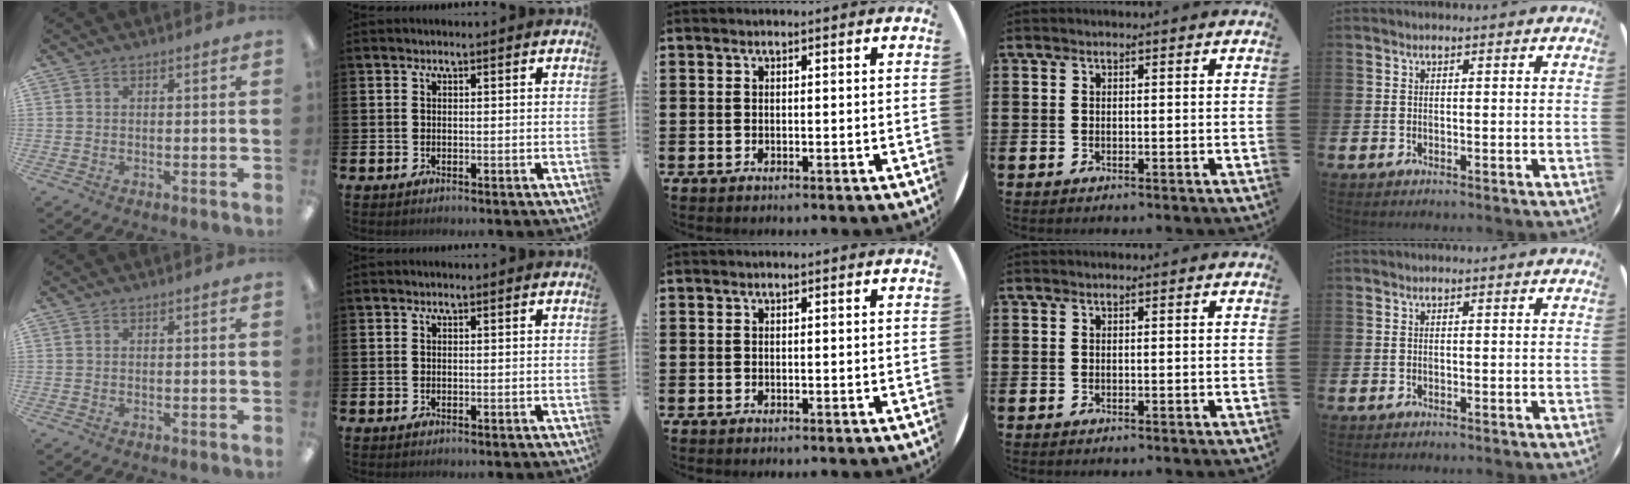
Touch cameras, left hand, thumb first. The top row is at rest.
{}